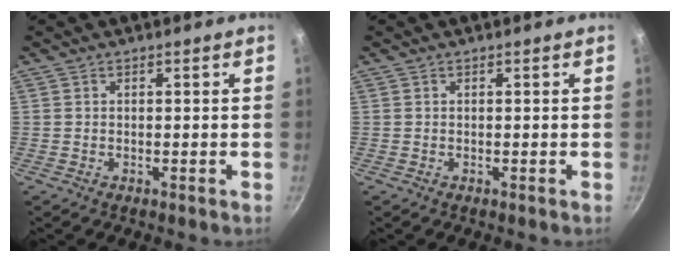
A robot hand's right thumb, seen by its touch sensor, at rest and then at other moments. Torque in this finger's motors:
{"motor_torque": [-0.27, -0.02, 0.16, -0.40, 0.01]}